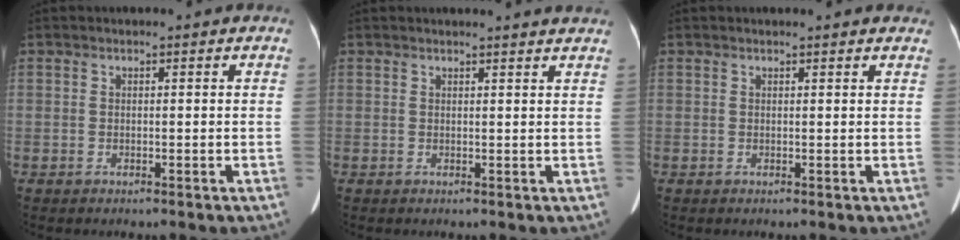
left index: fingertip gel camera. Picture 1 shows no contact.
{"total": 5.4, "force": [5.2, -0.2, 1.5], "torque": [-0.016, 0.006, 0.042]}
{"total": 5.3, "force": [4.9, 1.0, 1.7], "torque": [-0.017, 0.013, 0.042]}